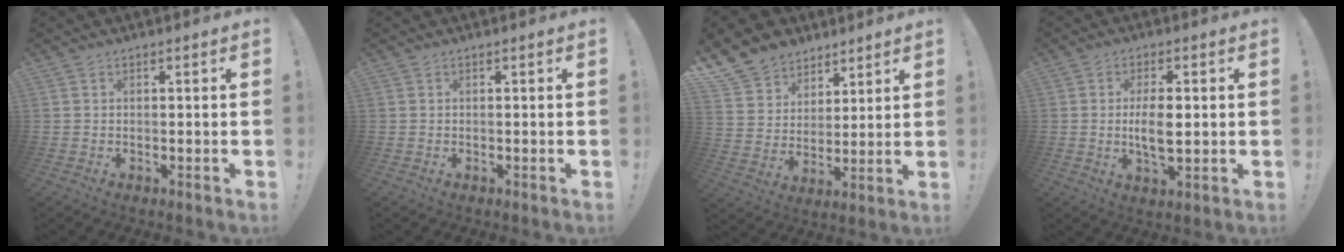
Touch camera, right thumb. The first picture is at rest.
{"total": 0.0}
{"total": 11.9, "force": [8.1, 8.4, 2.3], "torque": [-0.054, -0.057, 0.162]}
{"total": 7.7, "force": [0.0, 3.2, 7.0], "torque": [-0.127, -0.007, -0.006]}